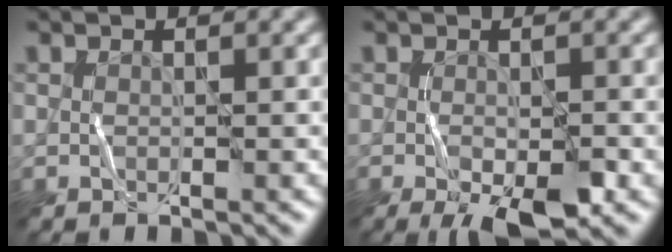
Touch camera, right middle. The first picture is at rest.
{"total": 3.8, "force": [-1.9, 0.4, 3.3], "torque": [-0.065, -0.009, -0.016]}